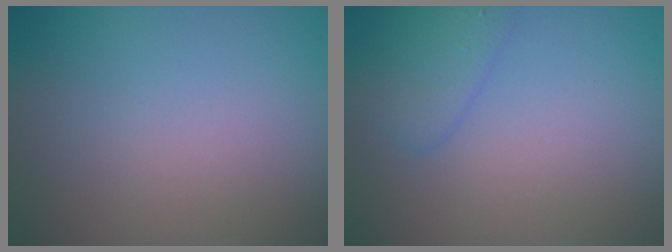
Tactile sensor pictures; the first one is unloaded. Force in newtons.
{"total": 2.2, "press": 2.2, "slide": 0.1}